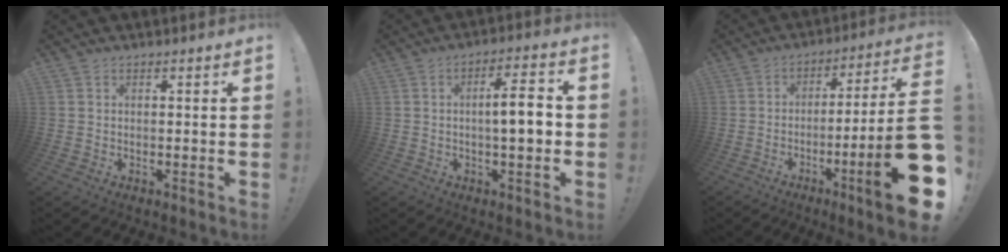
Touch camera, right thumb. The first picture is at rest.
{"total": 8.5, "force": [-0.7, 1.5, 8.4], "torque": [-0.127, 0.006, -0.017]}
{"total": 20.2, "force": [-6.8, 1.6, 19.0], "torque": [-0.298, 0.026, -0.106]}